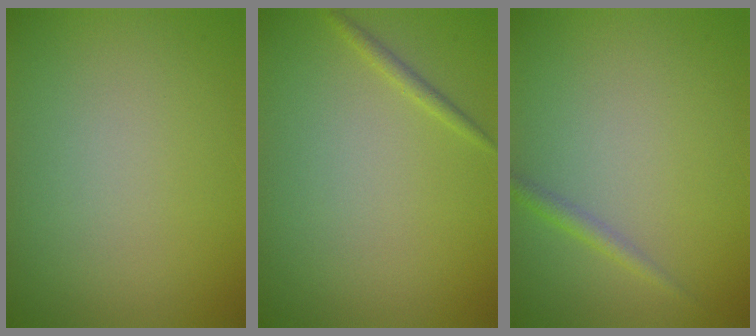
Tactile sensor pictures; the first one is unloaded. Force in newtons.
{"total": 0.8, "press": 0.8, "slide": 0.0}
{"total": 1.2, "press": 1.2, "slide": 0.0}